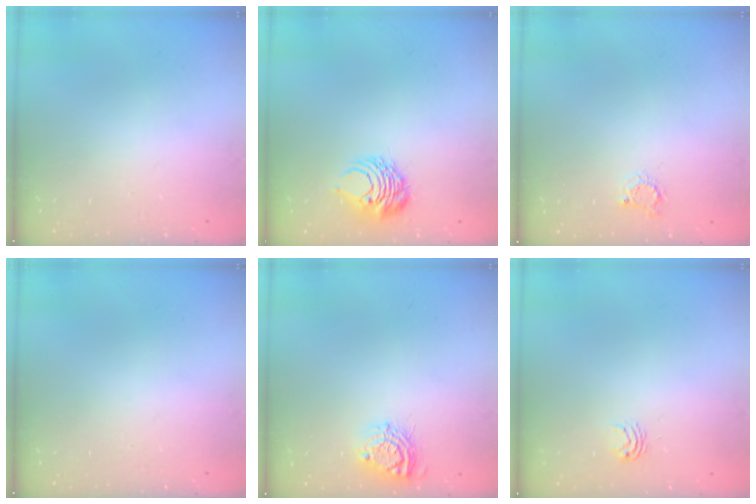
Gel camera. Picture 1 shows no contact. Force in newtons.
{"total": 8.2, "press": 8.2, "slide": 0.8}
{"total": 3.0, "press": 3.0, "slide": 0.5}
{"total": 0.0}
{"total": 8.9, "press": 8.9, "slide": 0.3}
{"total": 3.0, "press": 3.0, "slide": 0.3}